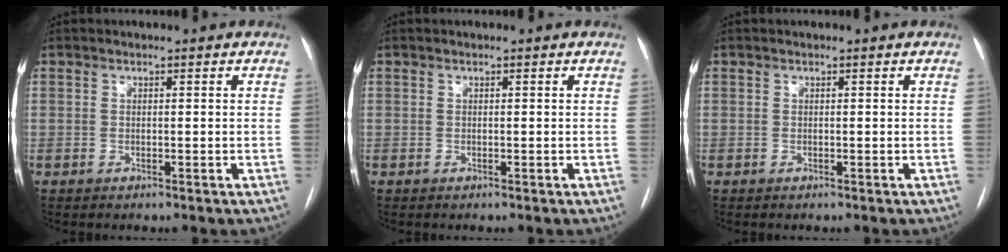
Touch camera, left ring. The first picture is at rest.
{"total": 0.0}
{"total": 0.0}